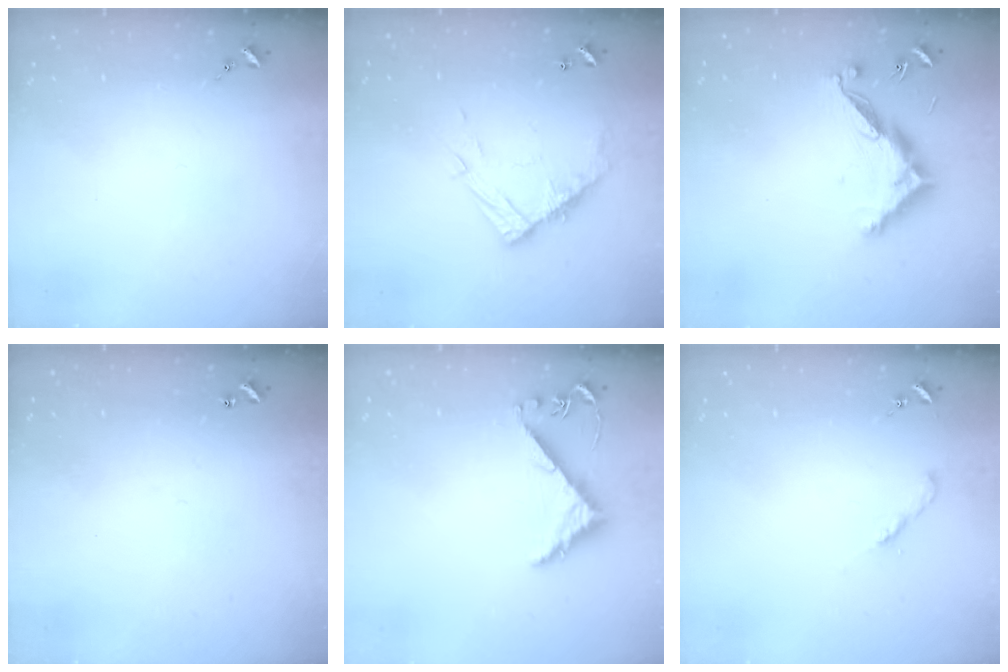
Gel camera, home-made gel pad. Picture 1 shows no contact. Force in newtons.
{"total": 13.1, "press": 13.1, "slide": 1.1}
{"total": 12.4, "press": 12.4, "slide": 0.2}
{"total": 1.0, "press": 1.0, "slide": 0.2}
{"total": 5.2, "press": 5.2, "slide": 0.4}
{"total": 2.0, "press": 2.0, "slide": 0.2}